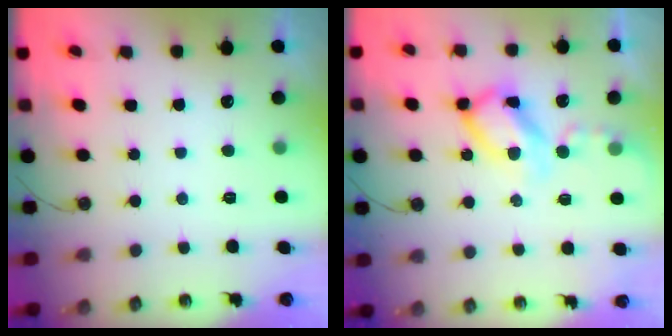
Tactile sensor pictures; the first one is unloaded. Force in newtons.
{"total": 12.4, "press": 12.4, "slide": 1.2}